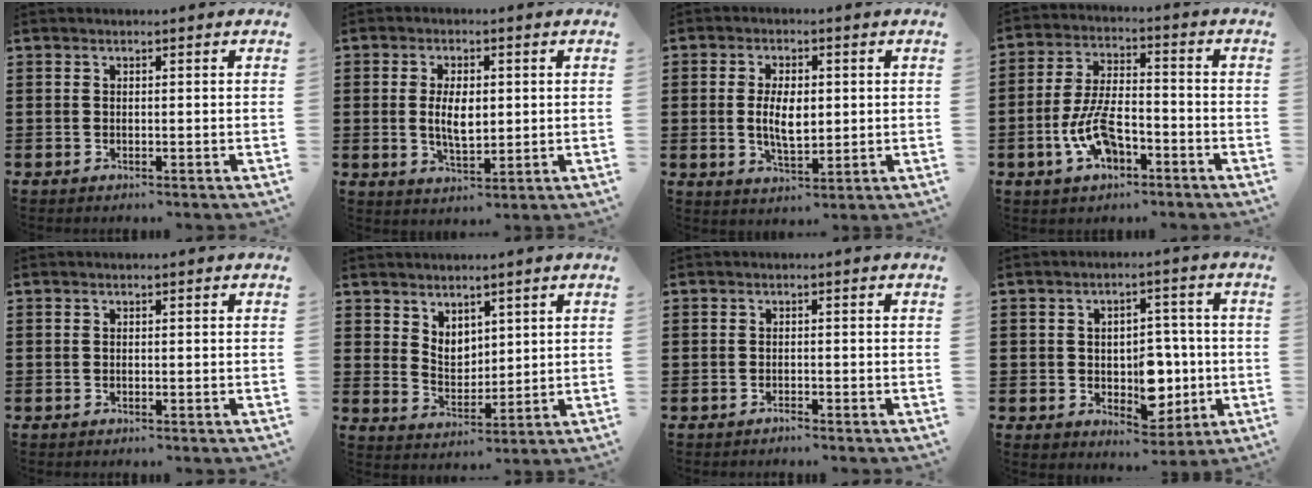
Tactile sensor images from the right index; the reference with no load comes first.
{"total": 5.2, "force": [0.4, 2.6, 4.6], "torque": [-0.081, 0.006, 0.004]}
{"total": 5.6, "force": [0.3, 2.7, 4.9], "torque": [-0.095, 0.003, 0.001]}
{"total": 8.7, "force": [-3.3, 4.1, 6.9], "torque": [-0.153, 0.001, -0.065]}
{"total": 0.0}
{"total": 4.2, "force": [3.2, 2.6, 0.8], "torque": [-0.029, 0.000, 0.060]}
{"total": 0.9, "force": [-0.9, 0.0, 0.1], "torque": [-0.004, -0.001, -0.018]}
{"total": 6.8, "force": [-0.8, 5.3, 4.3], "torque": [-0.059, 0.006, -0.011]}